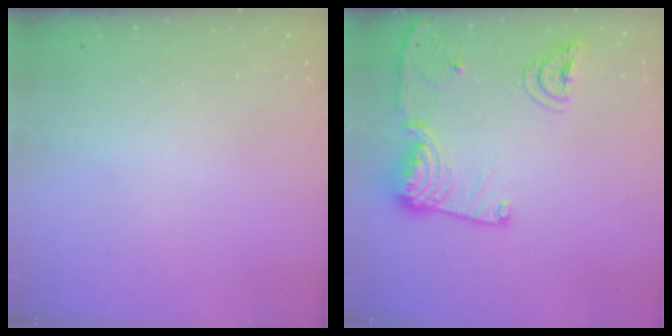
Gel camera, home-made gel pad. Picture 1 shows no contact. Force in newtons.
{"total": 16.4, "press": 16.3, "slide": 2.0}